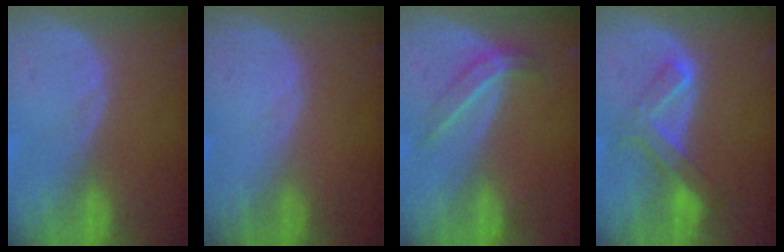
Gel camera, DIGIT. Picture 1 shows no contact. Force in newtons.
{"total": 0.0}
{"total": 4.2, "press": 4.0, "slide": 1.1}
{"total": 6.7, "press": 5.8, "slide": 3.4}